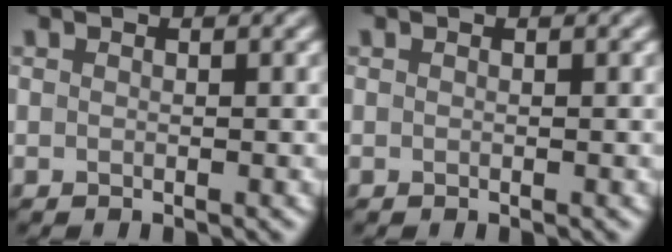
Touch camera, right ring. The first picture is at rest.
{"total": 0.0}